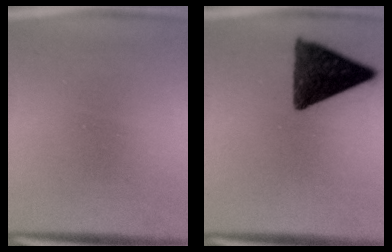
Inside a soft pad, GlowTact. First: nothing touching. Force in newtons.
{"total": 12.6}